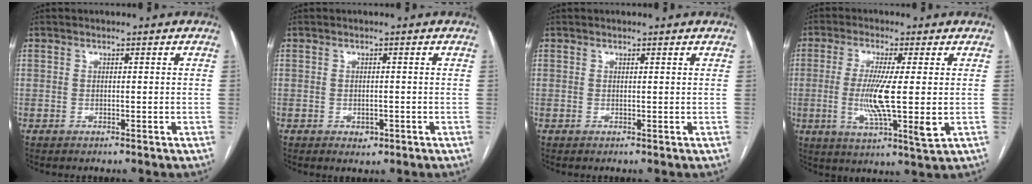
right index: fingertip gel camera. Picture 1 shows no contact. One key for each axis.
{"total": 1.6, "fx": -0.7, "fy": 1.1, "fz": 0.9, "tx": -0.011, "ty": 0.002, "tz": -0.003}
{"total": 0.6, "fx": 0.6, "fy": 0.1, "fz": 0.1, "tx": -0.012, "ty": 0.002, "tz": 0.003}
{"total": 10.5, "fx": -0.4, "fy": 0.7, "fz": 10.4, "tx": -0.199, "ty": -0.017, "tz": -0.010}